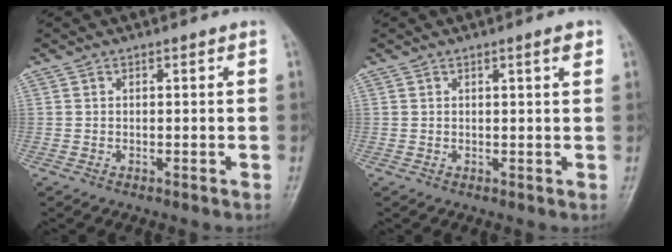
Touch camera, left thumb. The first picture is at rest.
{"total": 1.8, "force": [1.0, 0.1, 1.4], "torque": [-0.019, -0.002, 0.014]}